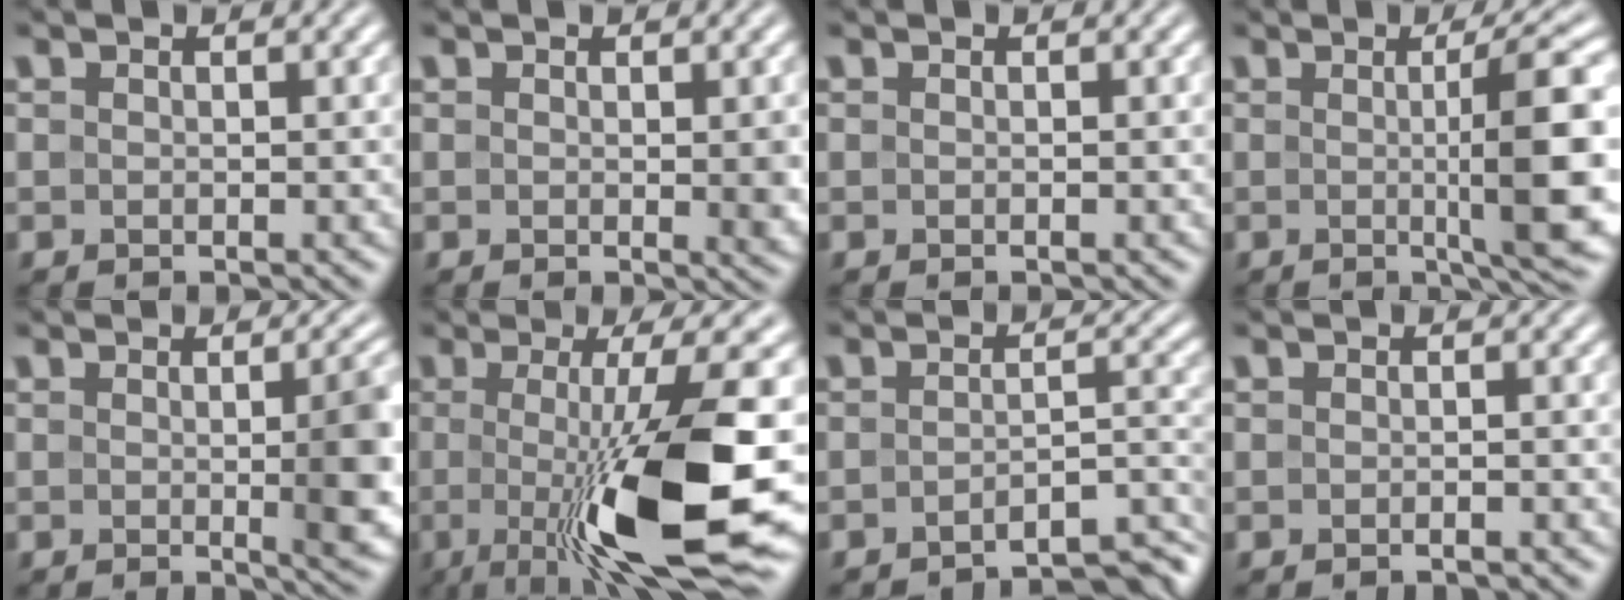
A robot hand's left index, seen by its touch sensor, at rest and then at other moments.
{"total": 1.5, "force": [0.1, 0.2, 1.4], "torque": [-0.016, -0.005, 0.000]}
{"total": 0.0}
{"total": 8.6, "force": [0.0, 1.5, 8.5], "torque": [-0.112, 0.001, 0.002]}
{"total": 6.5, "force": [-0.2, 1.8, 6.2], "torque": [-0.064, -0.007, 0.002]}
{"total": 12.7, "force": [-1.7, 2.7, 12.3], "torque": [-0.177, -0.019, -0.026]}
{"total": 5.5, "force": [-4.8, 0.8, 2.4], "torque": [-0.024, 0.008, -0.067]}
{"total": 0.7, "force": [-0.6, 0.1, 0.4], "torque": [-0.004, 0.002, -0.009]}